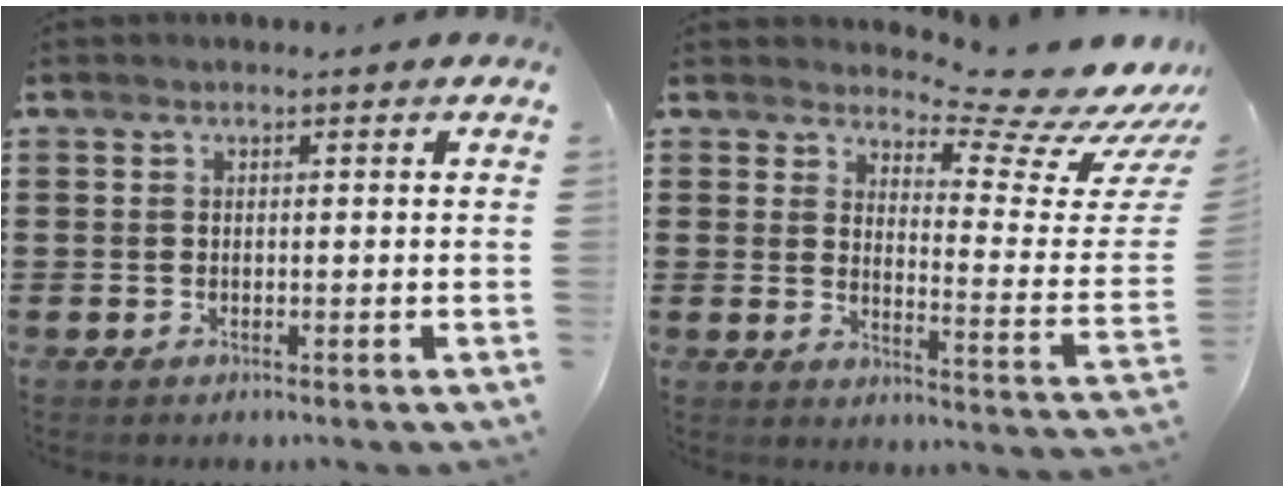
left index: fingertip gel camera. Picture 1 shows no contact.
{"total": 8.1, "force": [7.1, 1.2, 3.8], "torque": [-0.056, -0.072, 0.115]}